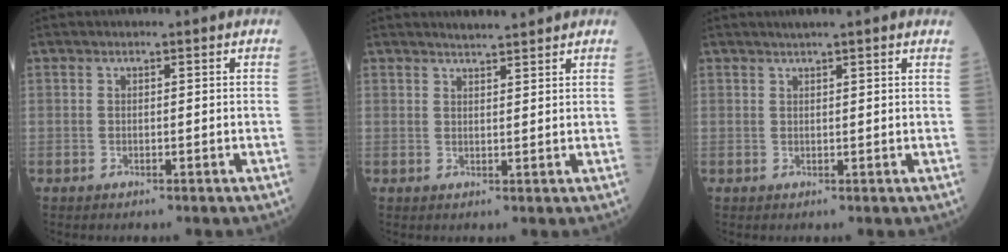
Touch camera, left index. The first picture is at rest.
{"total": 3.4, "force": [3.2, 0.1, 1.2], "torque": [-0.022, 0.012, 0.048]}
{"total": 2.8, "force": [2.2, -0.1, 1.8], "torque": [-0.023, 0.021, 0.033]}